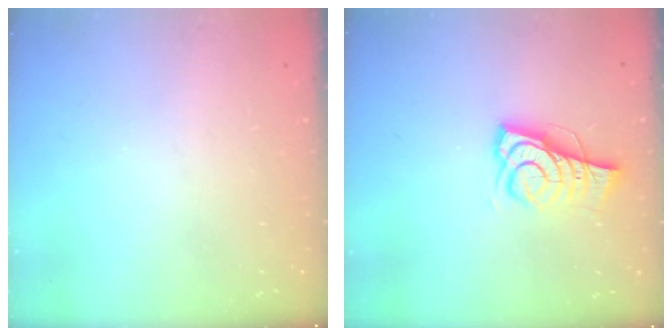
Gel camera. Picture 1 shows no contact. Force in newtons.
{"total": 8.5, "press": 8.5, "slide": 0.2}